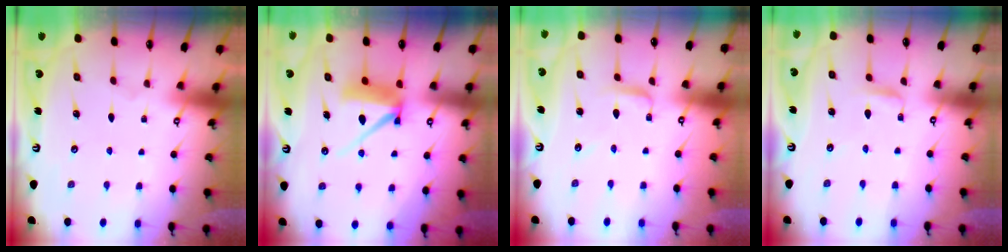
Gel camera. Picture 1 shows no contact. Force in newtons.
{"total": 8.9, "press": 8.9, "slide": 0.8}
{"total": 2.9, "press": 2.9, "slide": 0.2}
{"total": 3.0, "press": 3.0, "slide": 0.3}